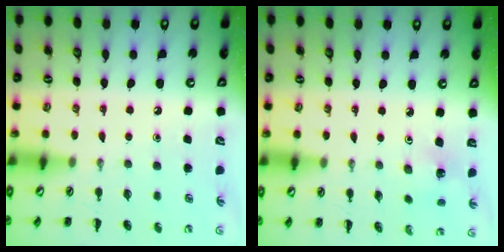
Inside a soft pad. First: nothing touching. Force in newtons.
{"total": 2.3, "press": 2.2, "slide": 0.7}